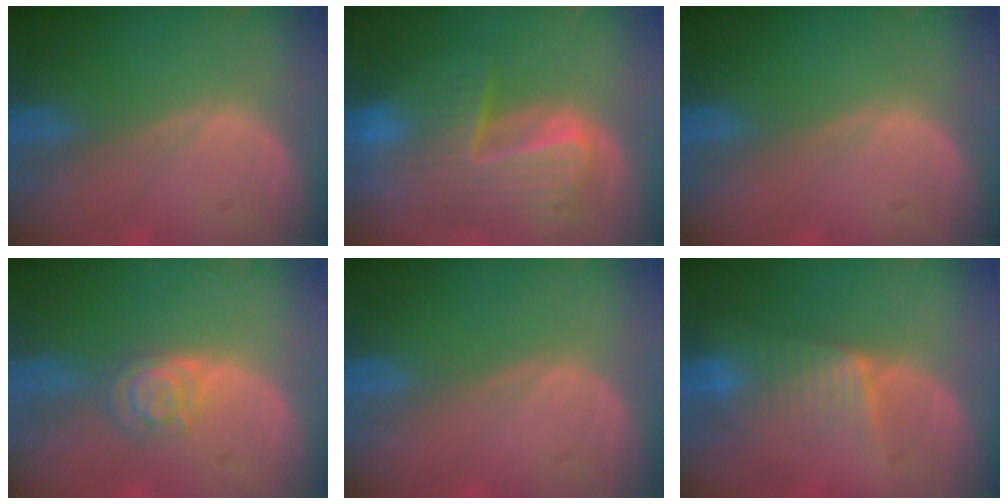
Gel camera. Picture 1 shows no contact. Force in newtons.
{"total": 9.9, "press": 8.5, "slide": 5.1}
{"total": 0.0}
{"total": 4.6, "press": 4.0, "slide": 2.3}
{"total": 0.0}
{"total": 4.7, "press": 4.6, "slide": 0.7}